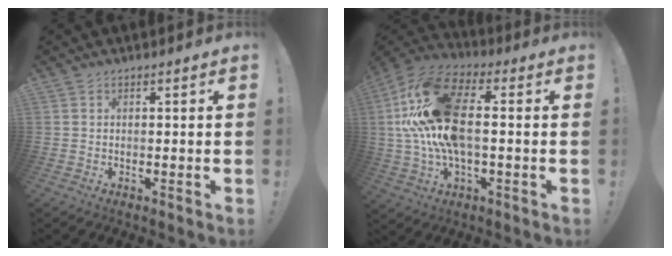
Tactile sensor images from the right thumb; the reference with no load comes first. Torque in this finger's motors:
{"motor_torque": [2.25, 2.43, 2.55, -0.22, 0.53]}